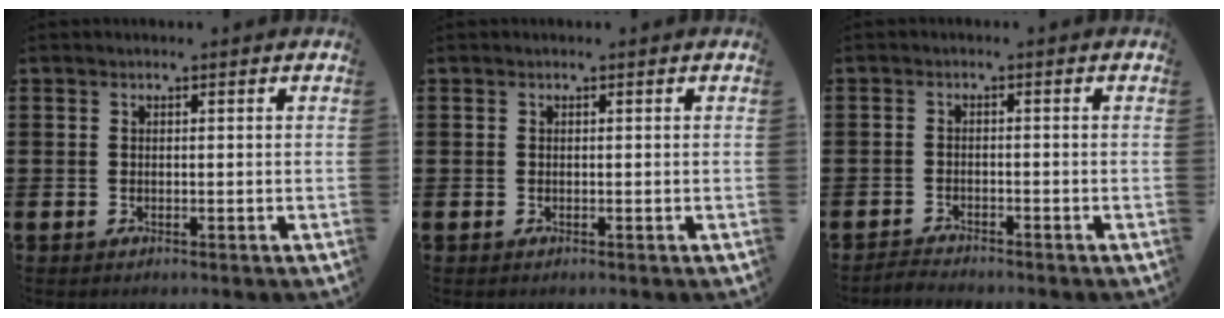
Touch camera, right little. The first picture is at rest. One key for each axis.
{"total": 0.0}
{"total": 1.5, "fx": -1.5, "fy": 0.0, "fz": -0.1, "tx": -0.003, "ty": 0.002, "tz": -0.030}